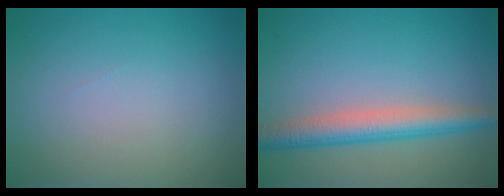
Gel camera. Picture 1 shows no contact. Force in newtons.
{"total": 4.3, "press": 4.3, "slide": 0.1}